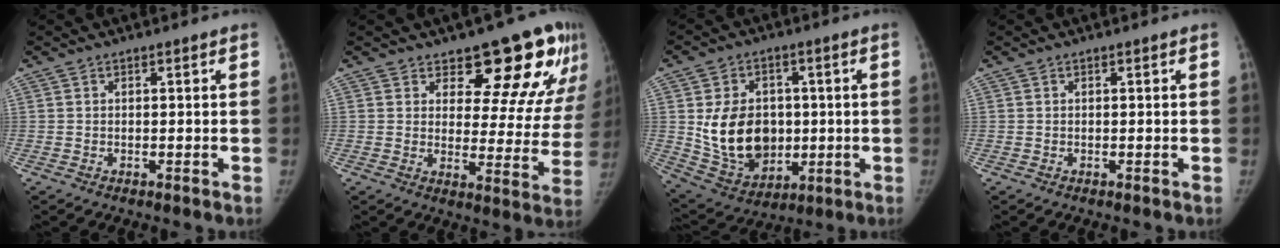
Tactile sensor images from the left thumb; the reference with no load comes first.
{"total": 17.4, "force": [12.3, 7.3, 9.9], "torque": [-0.067, -0.075, 0.143]}
{"total": 15.8, "force": [0.5, 12.0, 10.2], "torque": [-0.134, -0.010, 0.036]}
{"total": 0.0}